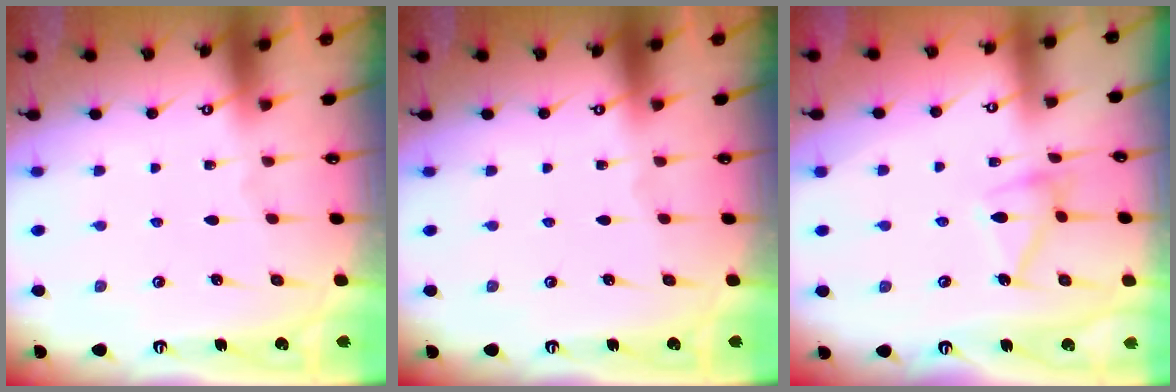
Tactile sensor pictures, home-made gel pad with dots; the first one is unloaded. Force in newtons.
{"total": 0.0}
{"total": 12.3, "press": 12.3, "slide": 0.2}